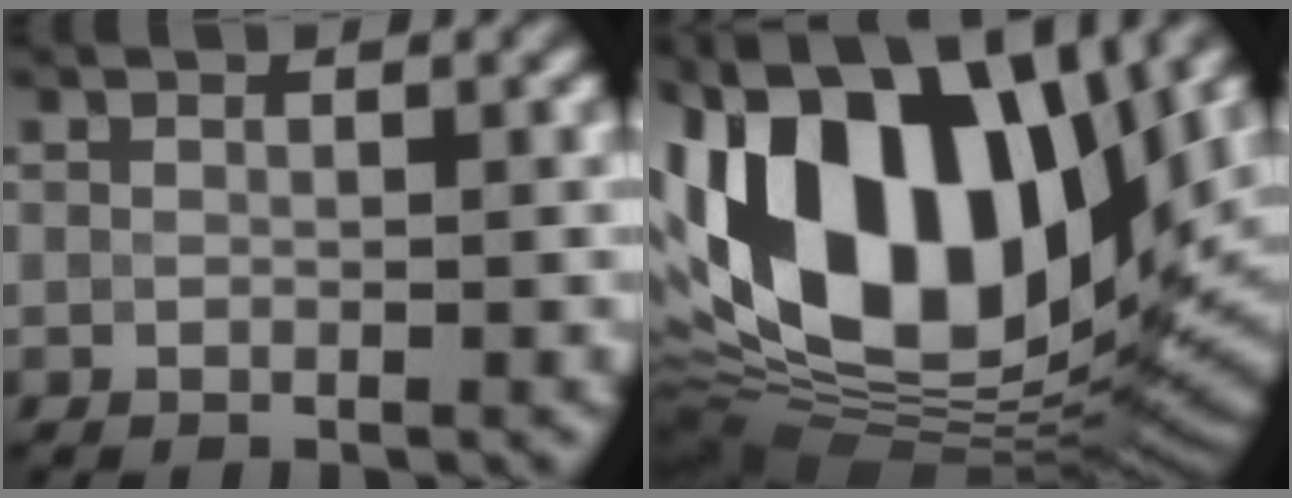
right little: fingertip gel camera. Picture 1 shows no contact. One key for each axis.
{"total": 18.6, "fx": 5.0, "fy": 10.6, "fz": 14.5, "tx": -0.283, "ty": 0.021, "tz": 0.070}